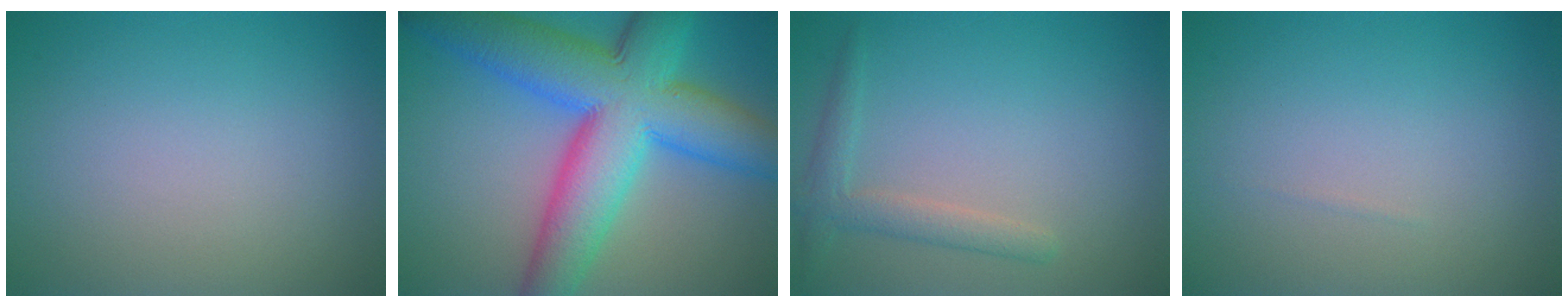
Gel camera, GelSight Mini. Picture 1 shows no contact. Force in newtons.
{"total": 12.7, "press": 12.7, "slide": 0.3}
{"total": 2.3, "press": 2.2, "slide": 0.2}
{"total": 0.0}